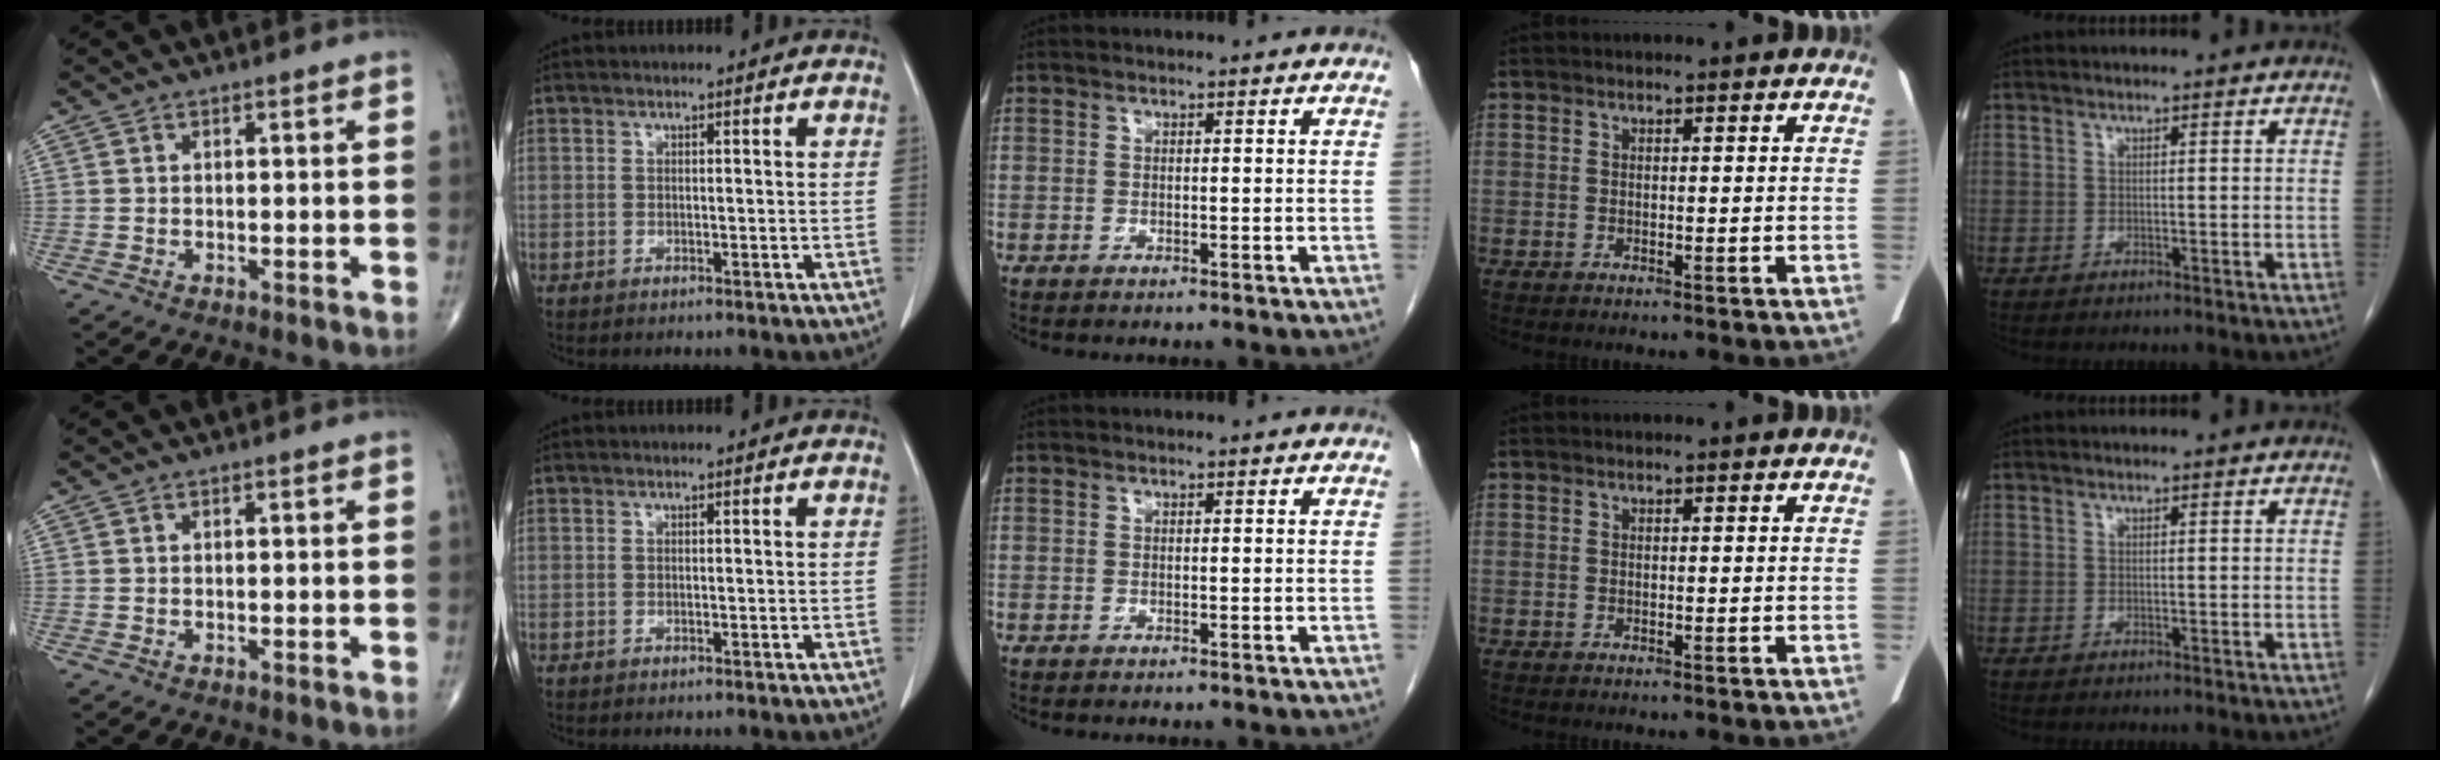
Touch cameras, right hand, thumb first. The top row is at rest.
{}